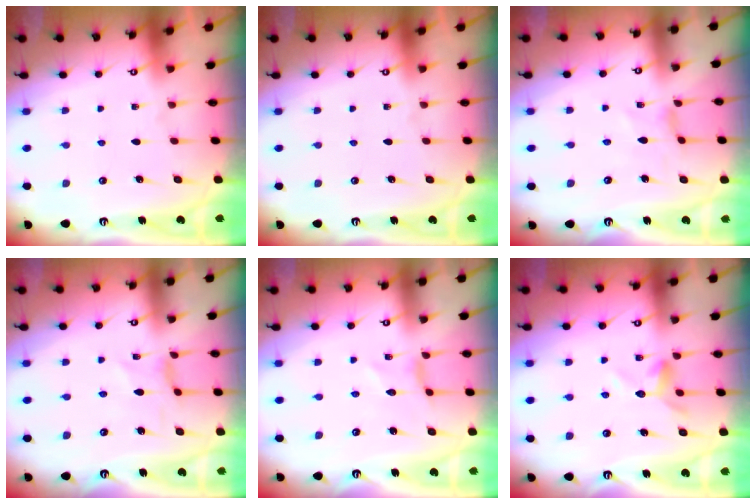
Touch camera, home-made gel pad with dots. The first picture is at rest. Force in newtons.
{"total": 0.0}
{"total": 1.4, "press": 1.4, "slide": 0.3}
{"total": 0.9, "press": 0.8, "slide": 0.3}
{"total": 0.0}
{"total": 5.2, "press": 5.2, "slide": 0.6}